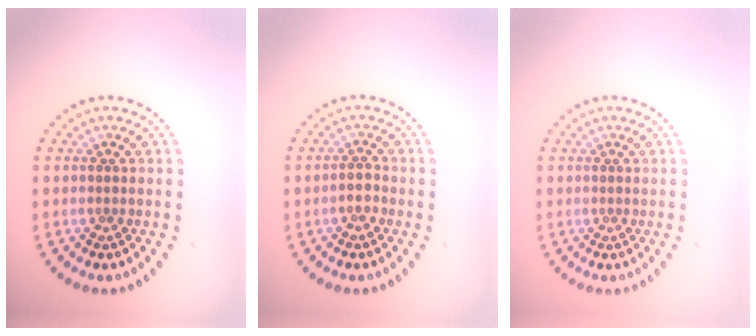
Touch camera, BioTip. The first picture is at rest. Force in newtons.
{"total": 1.2, "press": 1.0, "slide": 0.6}
{"total": 0.0}